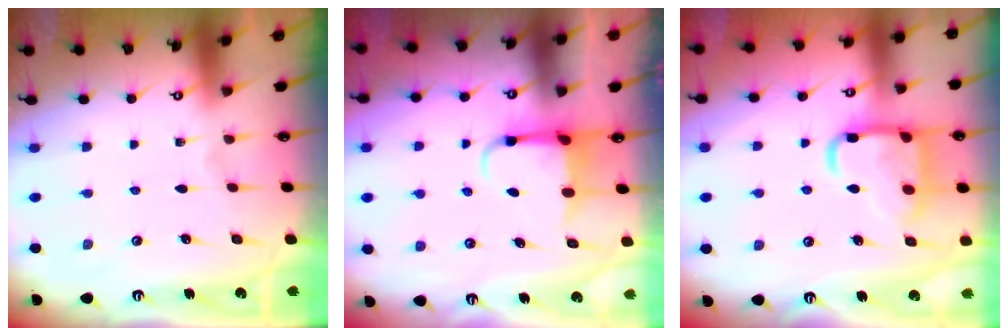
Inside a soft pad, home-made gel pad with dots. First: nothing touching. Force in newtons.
{"total": 3.8, "press": 3.7, "slide": 0.7}
{"total": 16.2, "press": 16.2, "slide": 1.5}